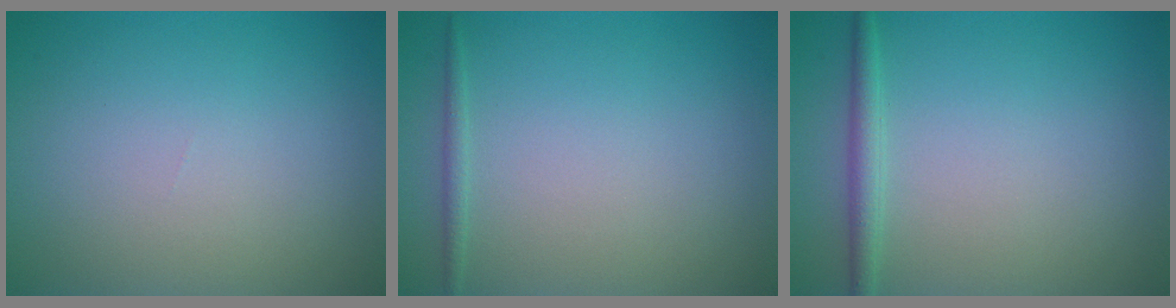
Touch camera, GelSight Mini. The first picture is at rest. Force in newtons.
{"total": 0.8, "press": 0.8, "slide": 0.1}
{"total": 1.7, "press": 1.7, "slide": 0.0}